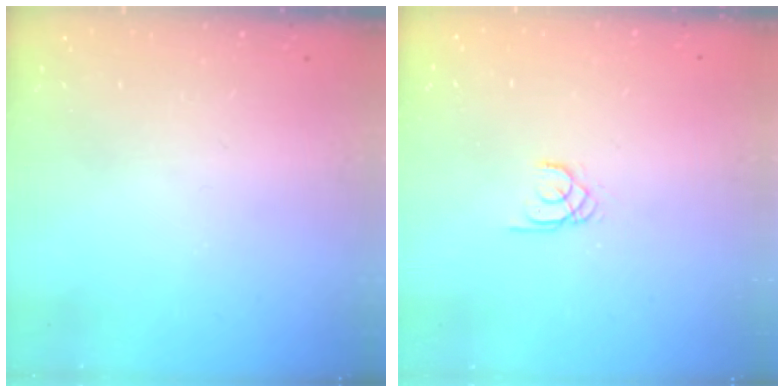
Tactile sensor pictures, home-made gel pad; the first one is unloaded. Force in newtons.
{"total": 1.3, "press": 1.3, "slide": 0.1}